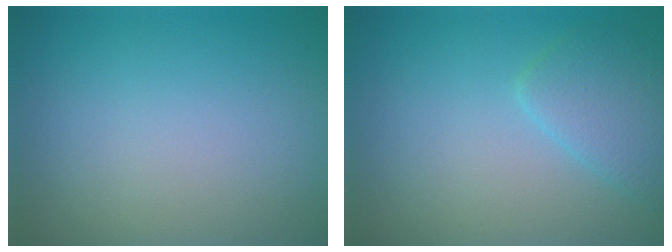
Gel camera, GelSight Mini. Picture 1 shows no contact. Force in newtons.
{"total": 2.5, "press": 2.5, "slide": 0.1}